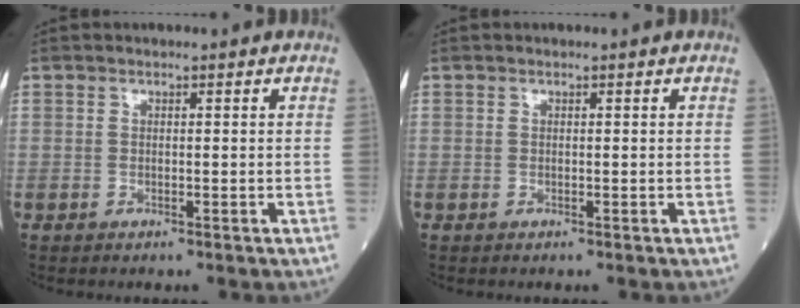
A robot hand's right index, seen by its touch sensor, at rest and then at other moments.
{"total": 0.0}